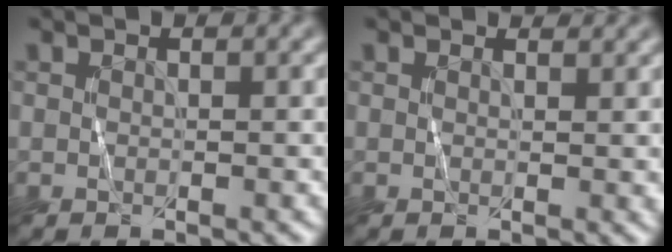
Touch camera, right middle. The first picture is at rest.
{"total": 1.4, "force": [1.2, 0.2, 0.5], "torque": [-0.005, -0.002, 0.020]}